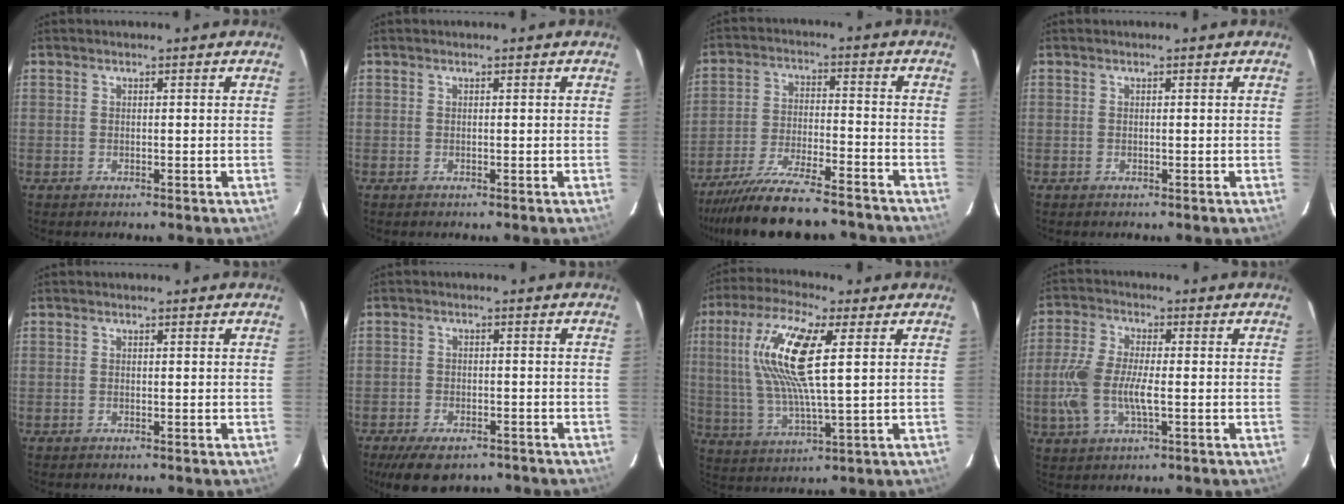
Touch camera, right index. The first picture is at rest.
{"total": 0.0}
{"total": 19.8, "force": [-17.5, 3.5, 8.5], "torque": [-0.168, -0.032, -0.266]}
{"total": 0.0}
{"total": 0.0}
{"total": 9.4, "force": [-7.1, 4.0, 4.8], "torque": [-0.108, -0.016, -0.105]}
{"total": 15.7, "force": [4.3, 3.8, 14.6], "torque": [-0.285, 0.008, 0.084]}
{"total": 9.7, "force": [-1.9, 3.8, 8.8], "torque": [-0.198, -0.001, -0.037]}